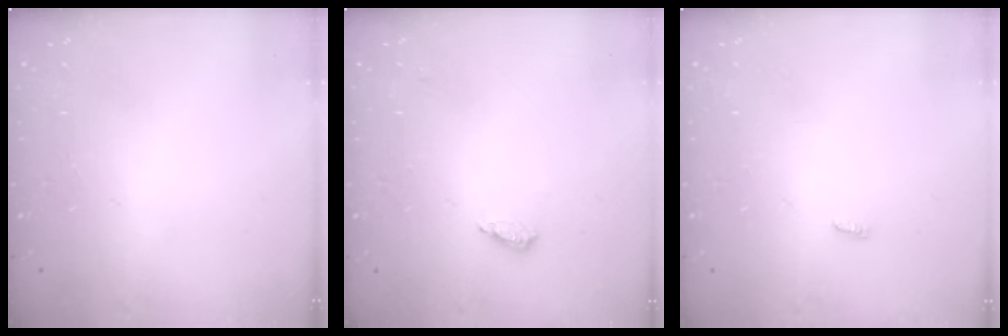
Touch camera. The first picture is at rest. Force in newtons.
{"total": 4.5, "press": 4.2, "slide": 1.7}
{"total": 2.3, "press": 2.3, "slide": 0.3}